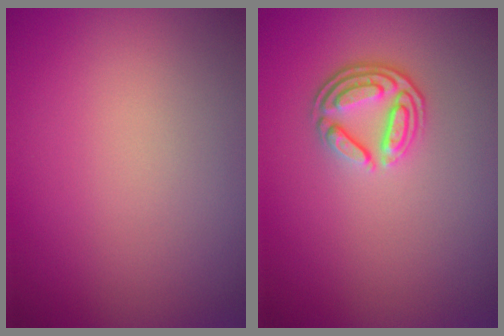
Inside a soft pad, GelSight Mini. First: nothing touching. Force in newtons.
{"total": 3.6, "press": 2.8, "slide": 2.2}